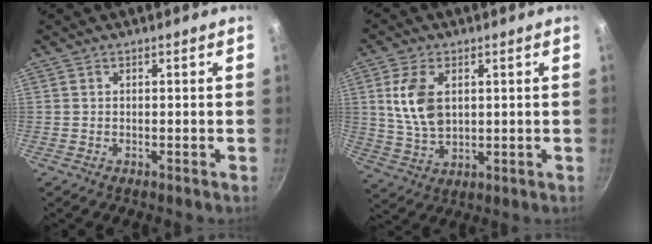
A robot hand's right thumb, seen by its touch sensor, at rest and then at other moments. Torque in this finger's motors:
{"motor_torque": [-0.18, 0.50, 0.79, 0.50, 0.15]}